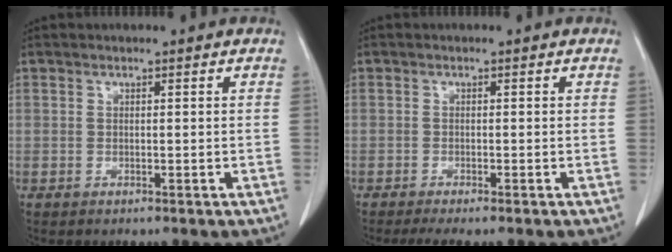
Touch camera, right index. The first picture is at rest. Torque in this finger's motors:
{"motor_torque": [0.47, -0.48, 0.18, 0.05]}